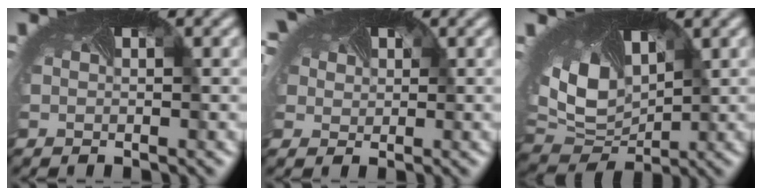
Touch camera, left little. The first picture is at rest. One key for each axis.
{"total": 4.4, "fx": 2.2, "fy": 3.1, "fz": 2.1, "tx": -0.068, "ty": 0.003, "tz": 0.037}
{"total": 6.3, "fx": 1.5, "fy": 4.5, "fz": 4.1, "tx": -0.108, "ty": -0.024, "tz": 0.036}